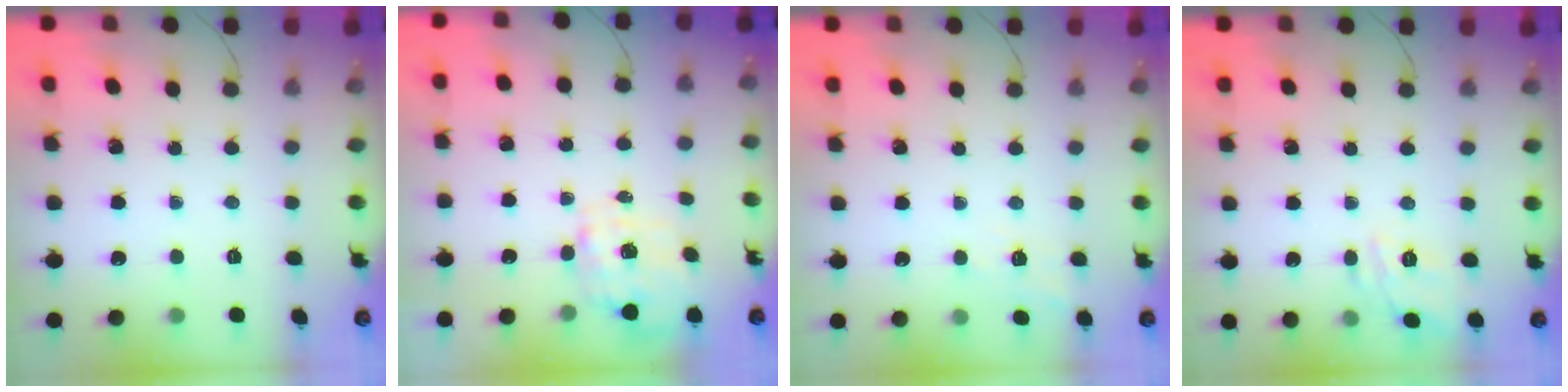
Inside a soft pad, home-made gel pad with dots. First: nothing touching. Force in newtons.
{"total": 1.5, "press": 1.5, "slide": 0.5}
{"total": 8.6, "press": 8.3, "slide": 2.3}
{"total": 11.0, "press": 11.0, "slide": 1.4}